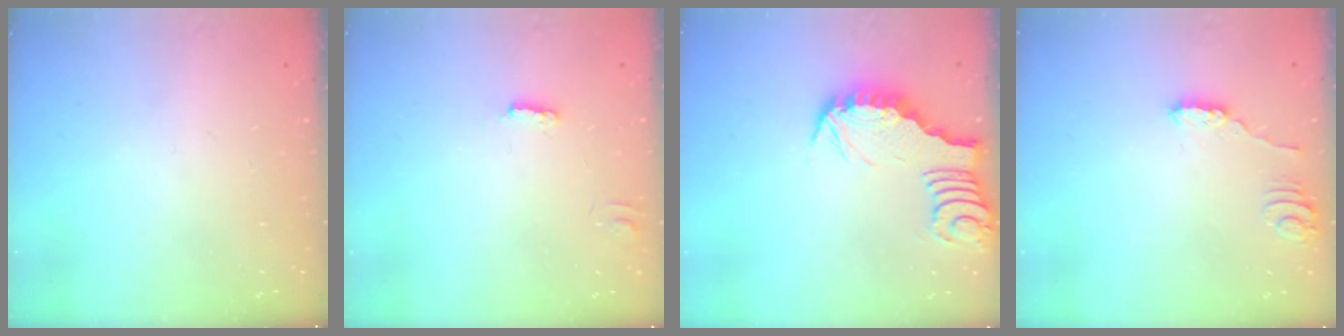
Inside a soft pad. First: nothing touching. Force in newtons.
{"total": 2.6, "press": 2.6, "slide": 0.4}
{"total": 2.9, "press": 2.9, "slide": 0.3}
{"total": 1.6, "press": 1.5, "slide": 0.1}